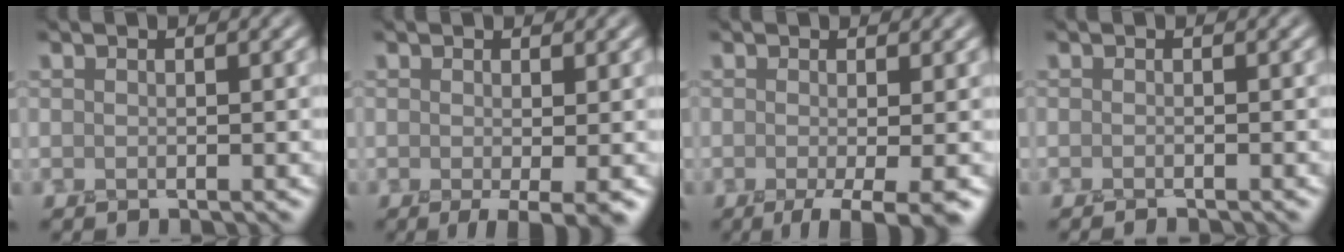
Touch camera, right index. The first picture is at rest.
{"total": 2.0, "force": [-0.5, 0.2, 1.9], "torque": [-0.026, -0.010, -0.006]}
{"total": 3.7, "force": [-1.5, 0.7, 3.3], "torque": [-0.044, -0.009, -0.025]}
{"total": 0.8, "force": [-0.8, 0.0, 0.2], "torque": [-0.003, -0.010, -0.017]}